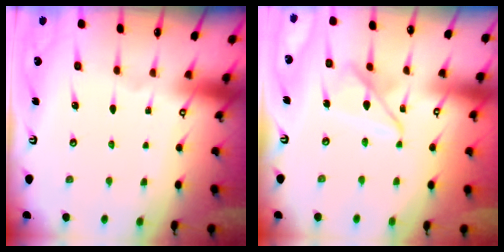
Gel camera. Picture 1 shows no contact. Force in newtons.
{"total": 10.4, "press": 10.4, "slide": 0.8}